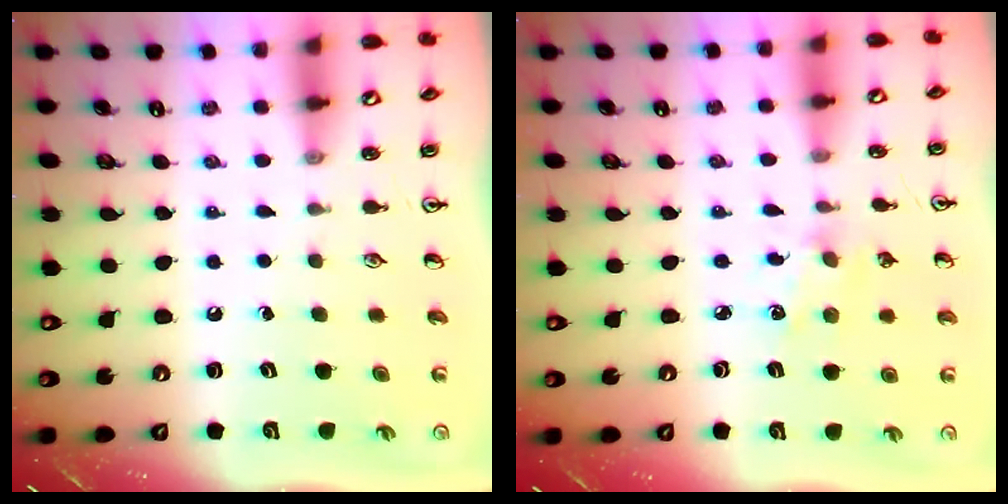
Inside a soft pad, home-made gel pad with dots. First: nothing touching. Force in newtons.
{"total": 2.2, "press": 2.2, "slide": 0.3}